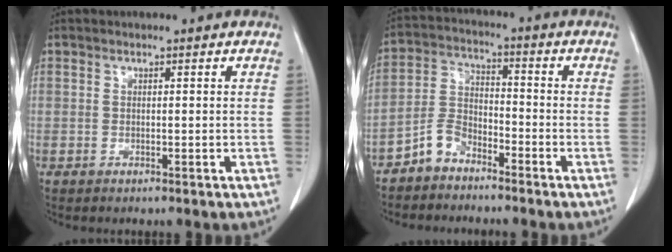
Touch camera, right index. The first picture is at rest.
{"total": 5.4, "force": [-4.2, 2.9, 1.8], "torque": [-0.039, 0.004, -0.087]}